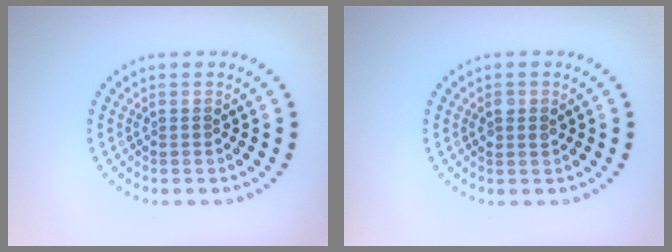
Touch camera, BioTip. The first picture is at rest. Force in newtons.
{"total": 1.2, "press": 1.1, "slide": 0.3}